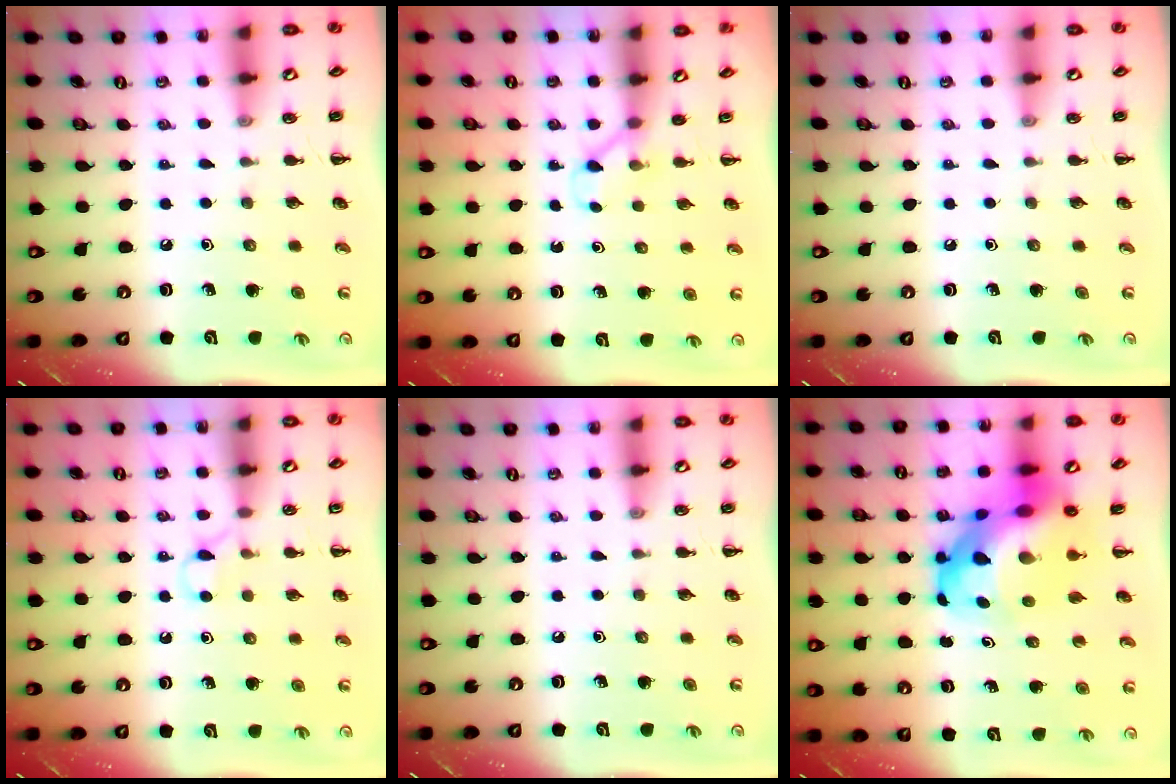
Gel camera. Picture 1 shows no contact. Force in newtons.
{"total": 2.8, "press": 2.6, "slide": 1.0}
{"total": 0.0}
{"total": 4.5, "press": 4.2, "slide": 1.5}
{"total": 0.0}
{"total": 15.9, "press": 15.4, "slide": 4.2}